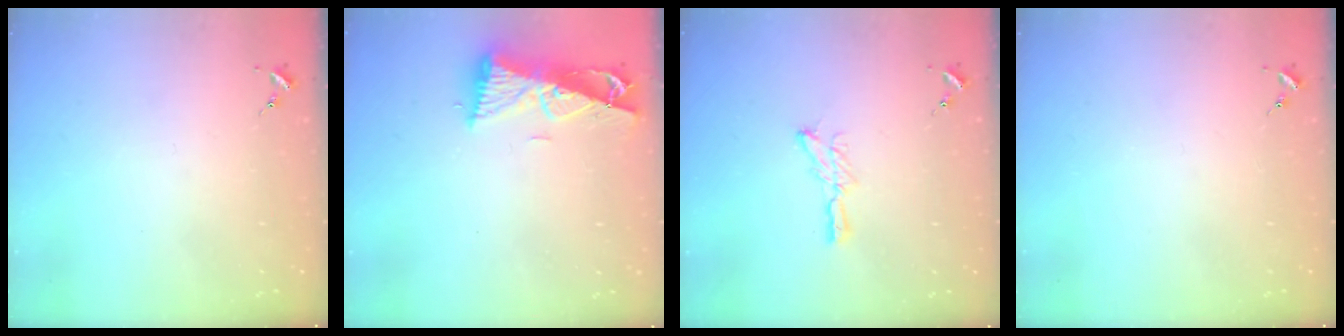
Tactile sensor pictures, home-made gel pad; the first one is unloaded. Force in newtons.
{"total": 9.5, "press": 9.5, "slide": 0.9}
{"total": 6.6, "press": 6.6, "slide": 0.2}
{"total": 0.0}